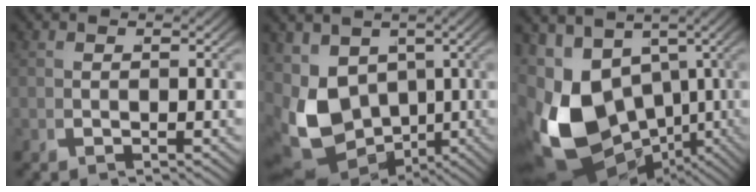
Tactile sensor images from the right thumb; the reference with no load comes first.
{"total": 10.9, "force": [-2.2, 8.4, 6.6], "torque": [-0.175, -0.071, -0.006]}
{"total": 15.0, "force": [-3.1, 10.5, 10.2], "torque": [-0.228, -0.078, -0.017]}